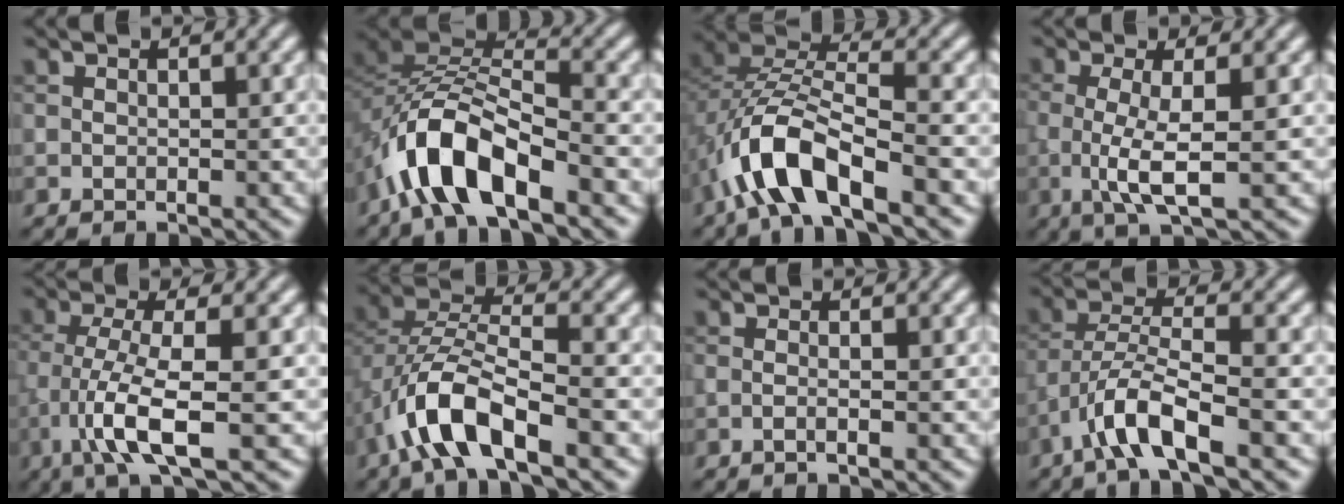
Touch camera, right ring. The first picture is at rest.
{"total": 8.4, "force": [-4.8, 3.6, 6.0], "torque": [-0.107, 0.010, -0.098]}
{"total": 8.1, "force": [-4.1, 3.4, 6.1], "torque": [-0.120, 0.008, -0.084]}
{"total": 4.2, "force": [-0.4, 0.9, 4.0], "torque": [-0.079, -0.007, -0.009]}
{"total": 5.4, "force": [-1.9, 1.0, 5.0], "torque": [-0.102, -0.002, -0.041]}
{"total": 7.4, "force": [-3.6, 3.1, 5.8], "torque": [-0.116, 0.004, -0.074]}
{"total": 1.0, "force": [-0.3, 0.4, 0.9], "torque": [-0.013, -0.007, -0.011]}
{"total": 5.1, "force": [-3.0, 1.1, 4.0], "torque": [-0.074, 0.008, -0.065]}